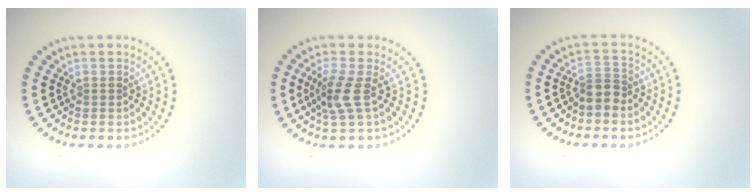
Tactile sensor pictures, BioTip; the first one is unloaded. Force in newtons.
{"total": 2.6, "press": 2.0, "slide": 1.5}
{"total": 2.0, "press": 1.7, "slide": 1.1}